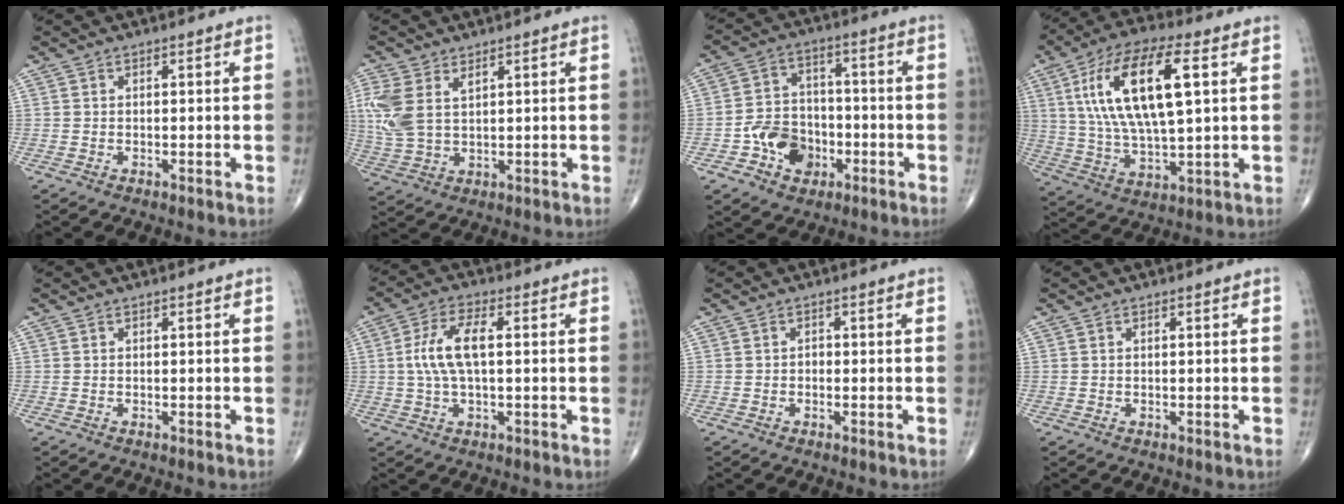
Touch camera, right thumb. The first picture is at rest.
{"total": 8.8, "force": [3.3, 4.9, 6.6], "torque": [-0.166, 0.001, 0.077]}
{"total": 9.9, "force": [-3.6, 7.8, 4.9], "torque": [-0.047, 0.033, -0.062]}
{"total": 19.5, "force": [5.2, 6.9, 17.4], "torque": [-0.332, 0.003, 0.095]}
{"total": 0.0}
{"total": 8.6, "force": [0.7, 3.4, 7.9], "torque": [-0.168, 0.015, 0.011]}
{"total": 0.8, "force": [-0.3, 0.6, 0.4], "torque": [0.001, 0.003, -0.010]}
{"total": 0.0}